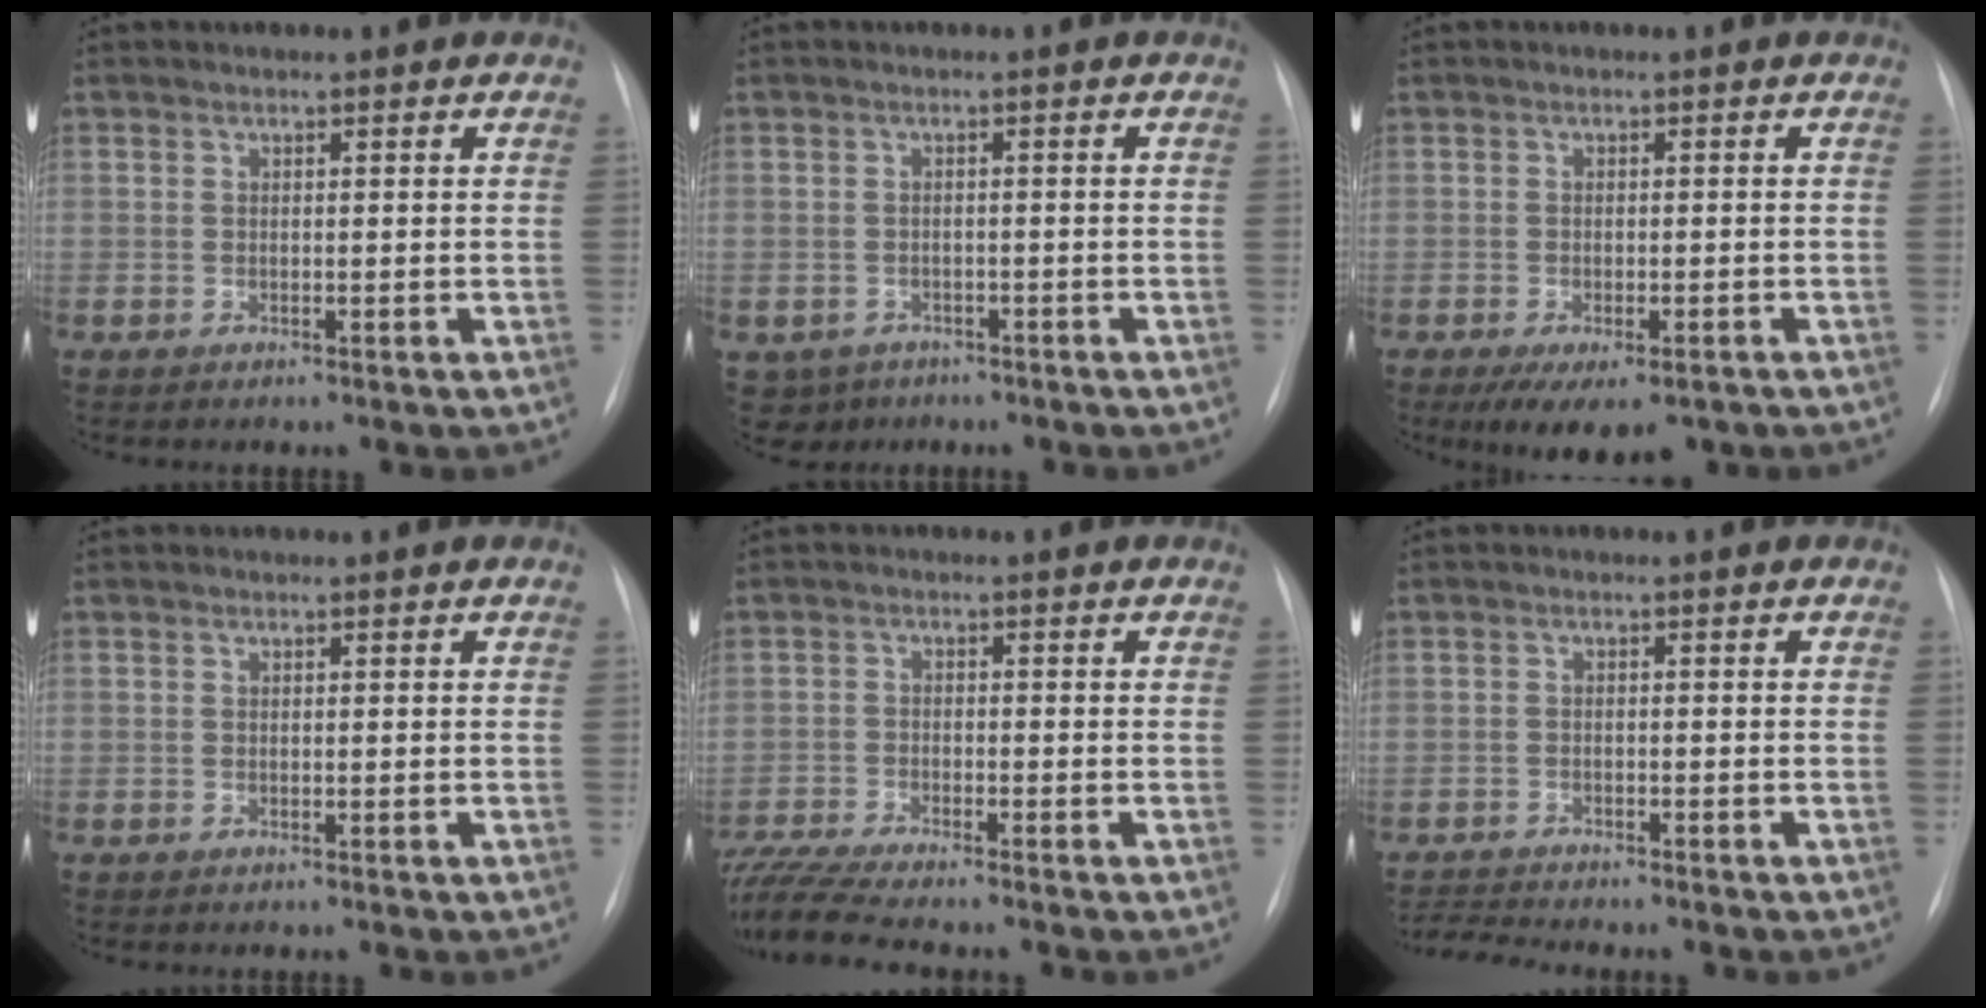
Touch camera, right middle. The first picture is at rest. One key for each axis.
{"total": 4.3, "fx": -2.8, "fy": 3.3, "fz": 0.4, "tx": -0.003, "ty": 0.003, "tz": -0.039}
{"total": 7.8, "fx": -5.3, "fy": 3.1, "fz": 4.9, "tx": -0.062, "ty": -0.009, "tz": -0.076}
{"total": 0.0}
{"total": 8.8, "fx": -8.0, "fy": -0.5, "fz": 3.6, "tx": -0.073, "ty": -0.016, "tz": -0.142}
{"total": 4.3, "fx": -4.2, "fy": -0.2, "fz": 0.8, "tx": -0.011, "ty": -0.012, "tz": -0.068}